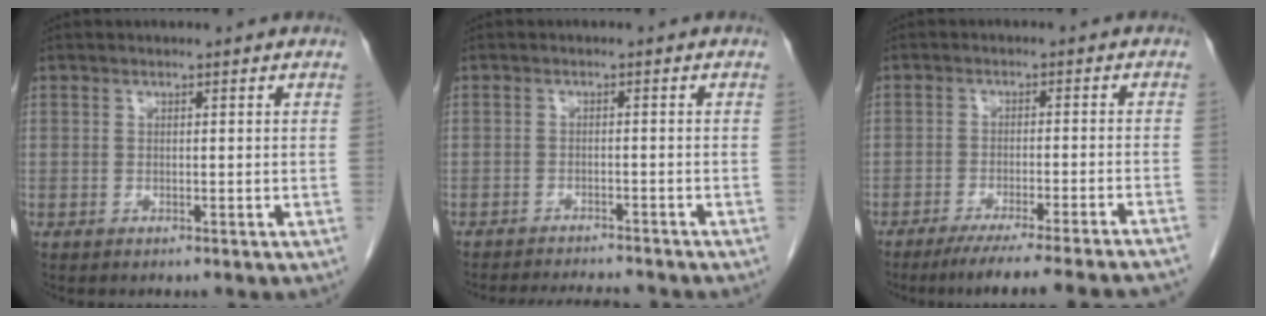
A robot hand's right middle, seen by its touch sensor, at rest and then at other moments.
{"total": 7.9, "force": [-7.5, 0.7, 2.3], "torque": [-0.036, -0.006, -0.104]}
{"total": 18.0, "force": [-16.3, -1.2, 7.5], "torque": [-0.073, -0.040, -0.217]}